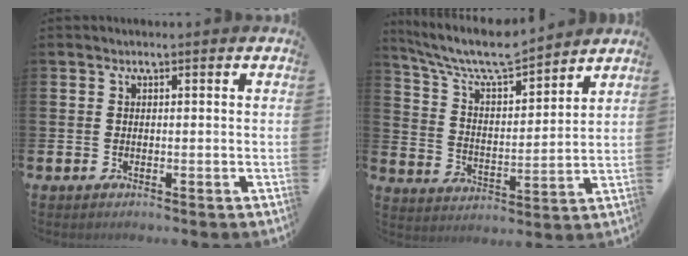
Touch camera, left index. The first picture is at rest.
{"total": 8.4, "force": [7.7, 1.3, 2.9], "torque": [-0.095, -0.048, 0.135]}